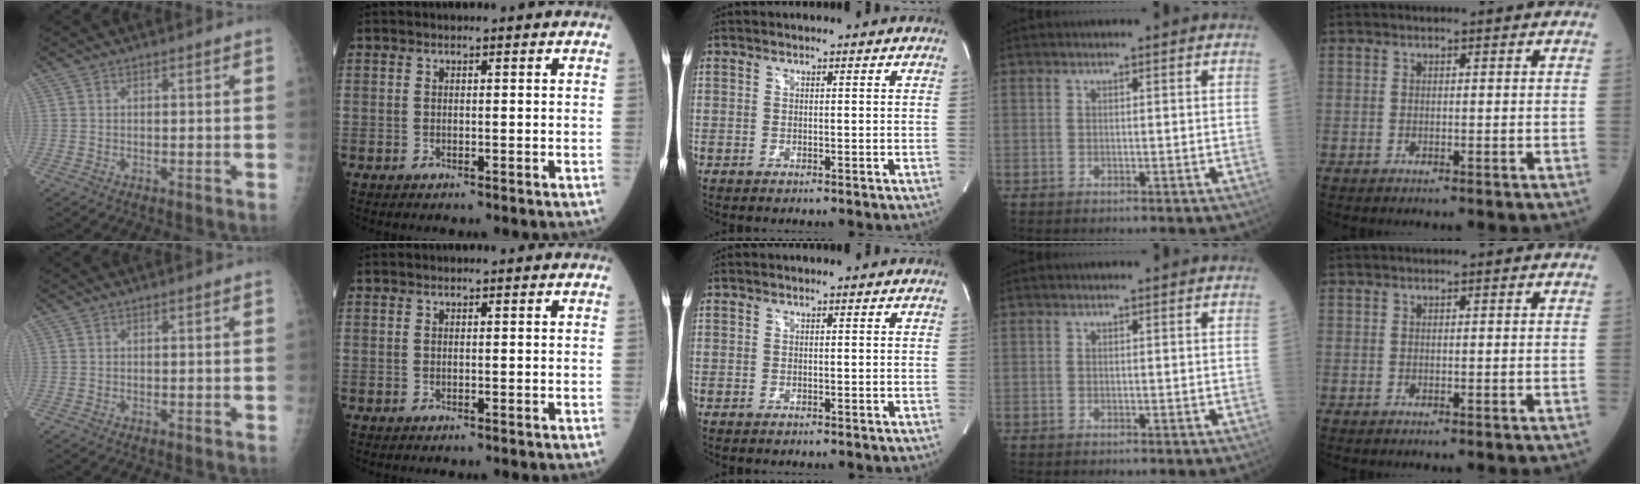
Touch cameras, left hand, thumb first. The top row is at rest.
{}